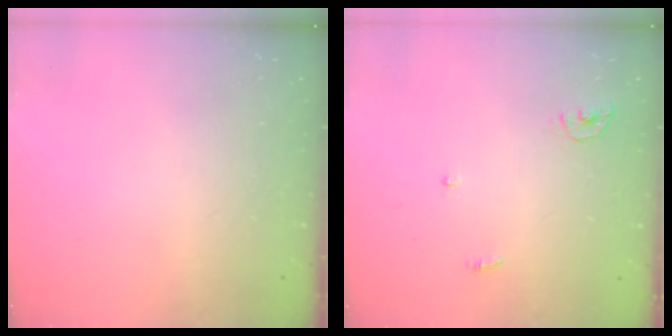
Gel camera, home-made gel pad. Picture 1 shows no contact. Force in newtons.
{"total": 3.7, "press": 3.6, "slide": 0.3}